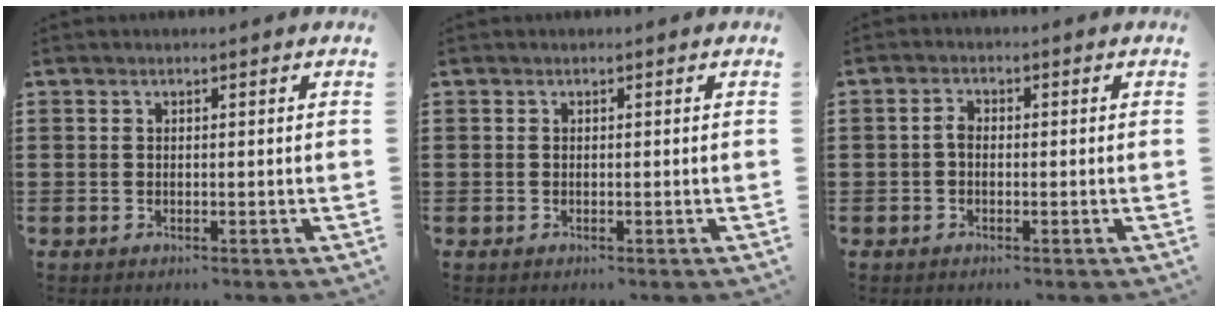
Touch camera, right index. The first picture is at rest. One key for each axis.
{"total": 0.0}
{"total": 2.0, "fx": -0.3, "fy": 1.2, "fz": 1.6, "tx": -0.039, "ty": 0.001, "tz": -0.009}